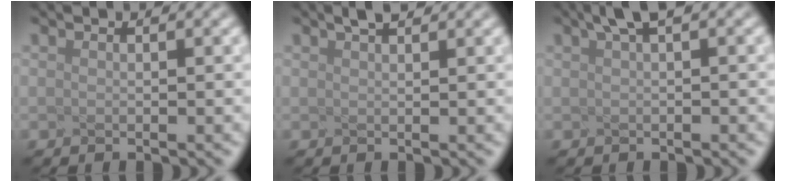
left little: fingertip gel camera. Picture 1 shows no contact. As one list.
[{"total": 0.6, "force": [0.4, -0.4, 0.1], "torque": [-0.003, 0.003, 0.017]}, {"total": 0.8, "force": [-0.1, -0.6, 0.4], "torque": [-0.025, 0.000, 0.034]}]